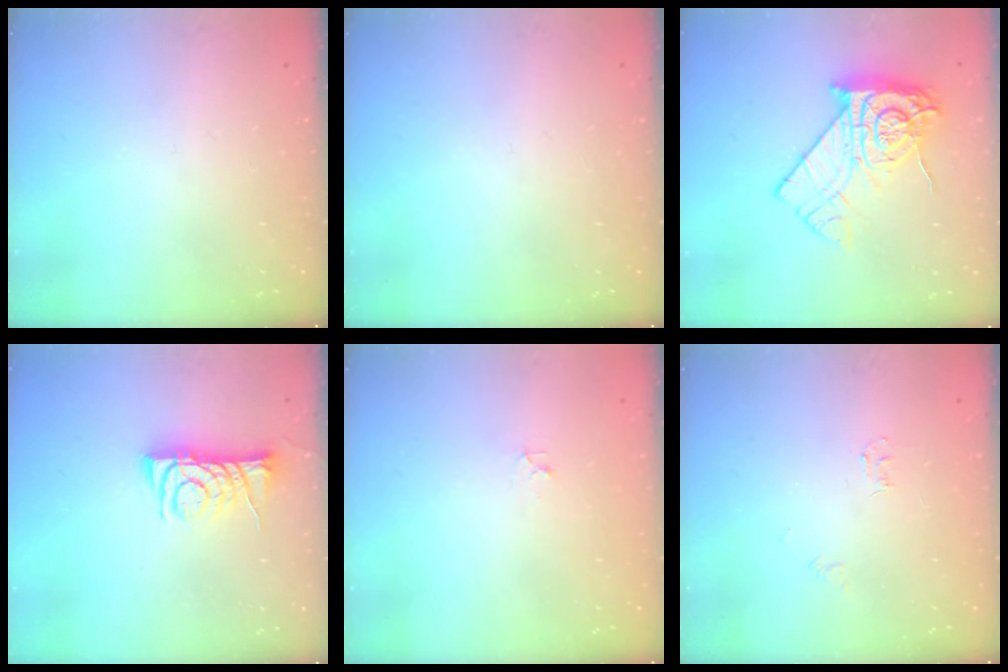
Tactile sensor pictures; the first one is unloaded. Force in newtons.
{"total": 0.0}
{"total": 15.4, "press": 15.4, "slide": 1.3}
{"total": 8.8, "press": 8.8, "slide": 0.4}
{"total": 2.8, "press": 2.7, "slide": 0.4}
{"total": 2.8, "press": 2.8, "slide": 0.4}